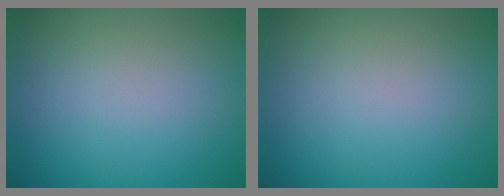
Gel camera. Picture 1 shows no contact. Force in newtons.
{"total": 0.0}